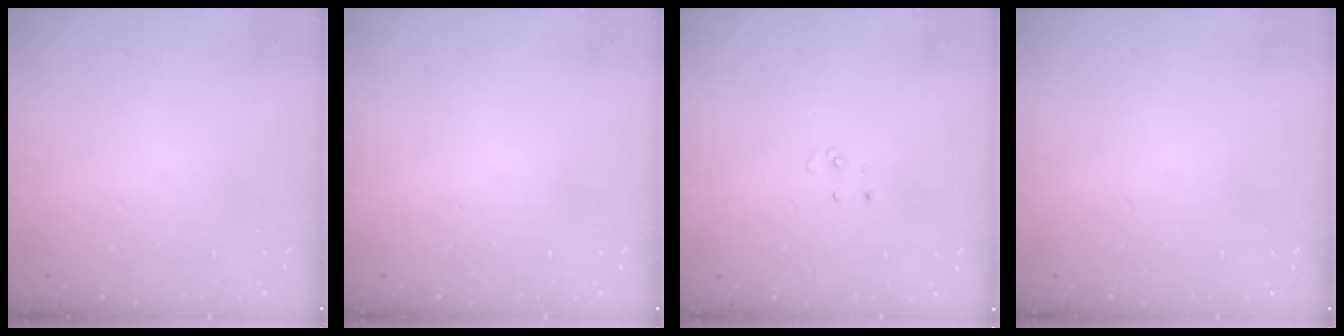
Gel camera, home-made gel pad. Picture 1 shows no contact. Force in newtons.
{"total": 0.0}
{"total": 2.7, "press": 2.7, "slide": 0.2}
{"total": 0.0}